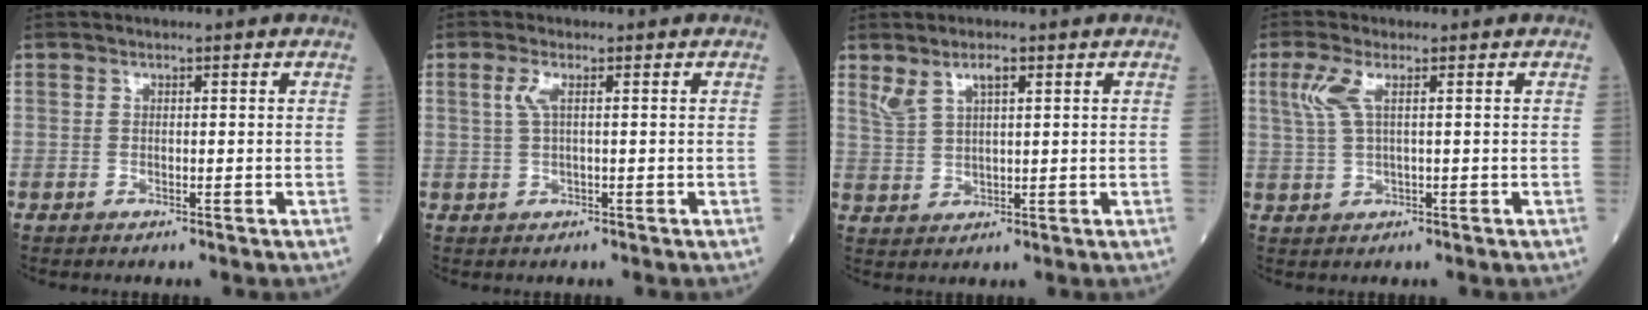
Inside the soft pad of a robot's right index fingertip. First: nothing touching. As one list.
[{"total": 1.9, "force": [0.6, 0.2, 1.8], "torque": [-0.049, 0.007, 0.013]}, {"total": 3.7, "force": [2.4, 1.1, 2.7], "torque": [-0.061, 0.008, 0.054]}, {"total": 3.5, "force": [1.3, 0.6, 3.1], "torque": [-0.086, 0.014, 0.031]}]